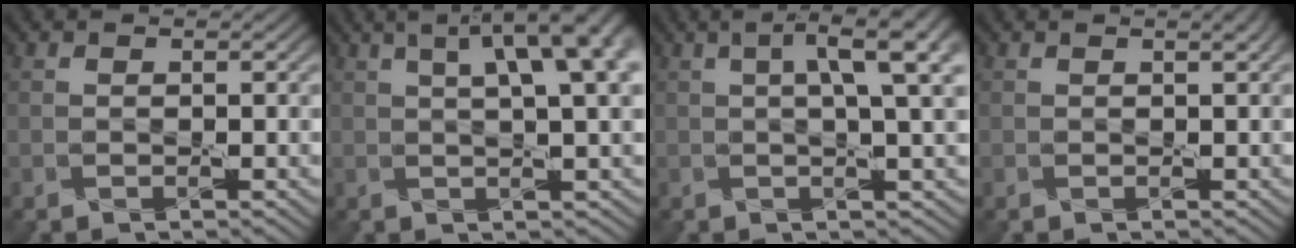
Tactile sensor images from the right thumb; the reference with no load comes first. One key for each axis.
{"total": 11.4, "fx": 4.3, "fy": 3.5, "fz": 10.0, "tx": -0.119, "ty": 0.043, "tz": 0.047}
{"total": 7.8, "fx": 2.1, "fy": 1.6, "fz": 7.4, "tx": -0.100, "ty": 0.021, "tz": 0.033}
{"total": 1.0, "fx": 0.6, "fy": 0.1, "fz": 0.8, "tx": -0.016, "ty": 0.003, "tz": 0.005}